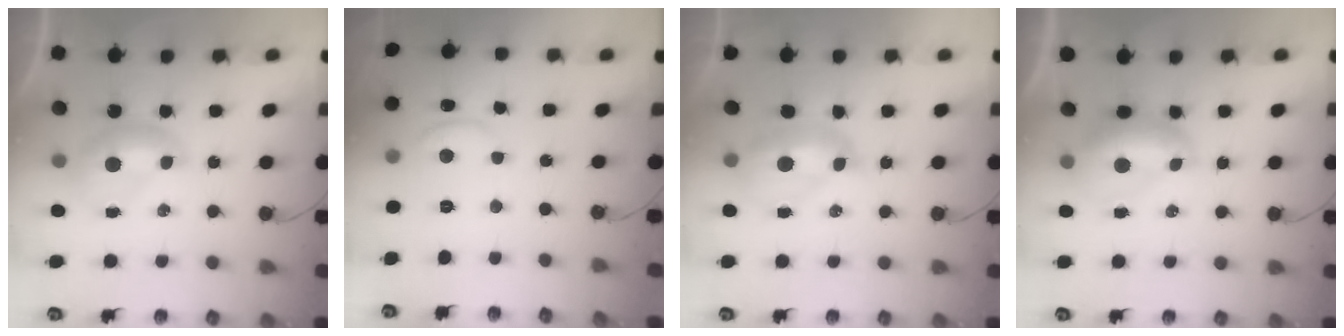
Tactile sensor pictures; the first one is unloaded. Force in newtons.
{"total": 1.4, "press": 1.3, "slide": 0.4}
{"total": 2.6, "press": 2.5, "slide": 0.6}
{"total": 1.7, "press": 1.5, "slide": 0.6}